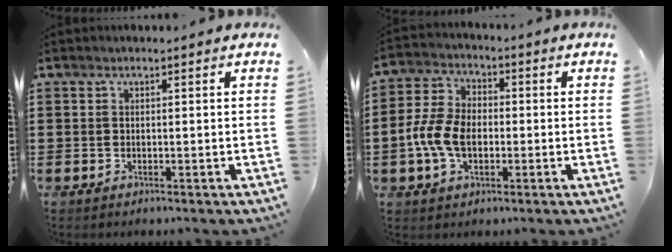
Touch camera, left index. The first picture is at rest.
{"total": 7.6, "force": [-1.7, 4.9, 5.6], "torque": [-0.141, 0.002, -0.041]}